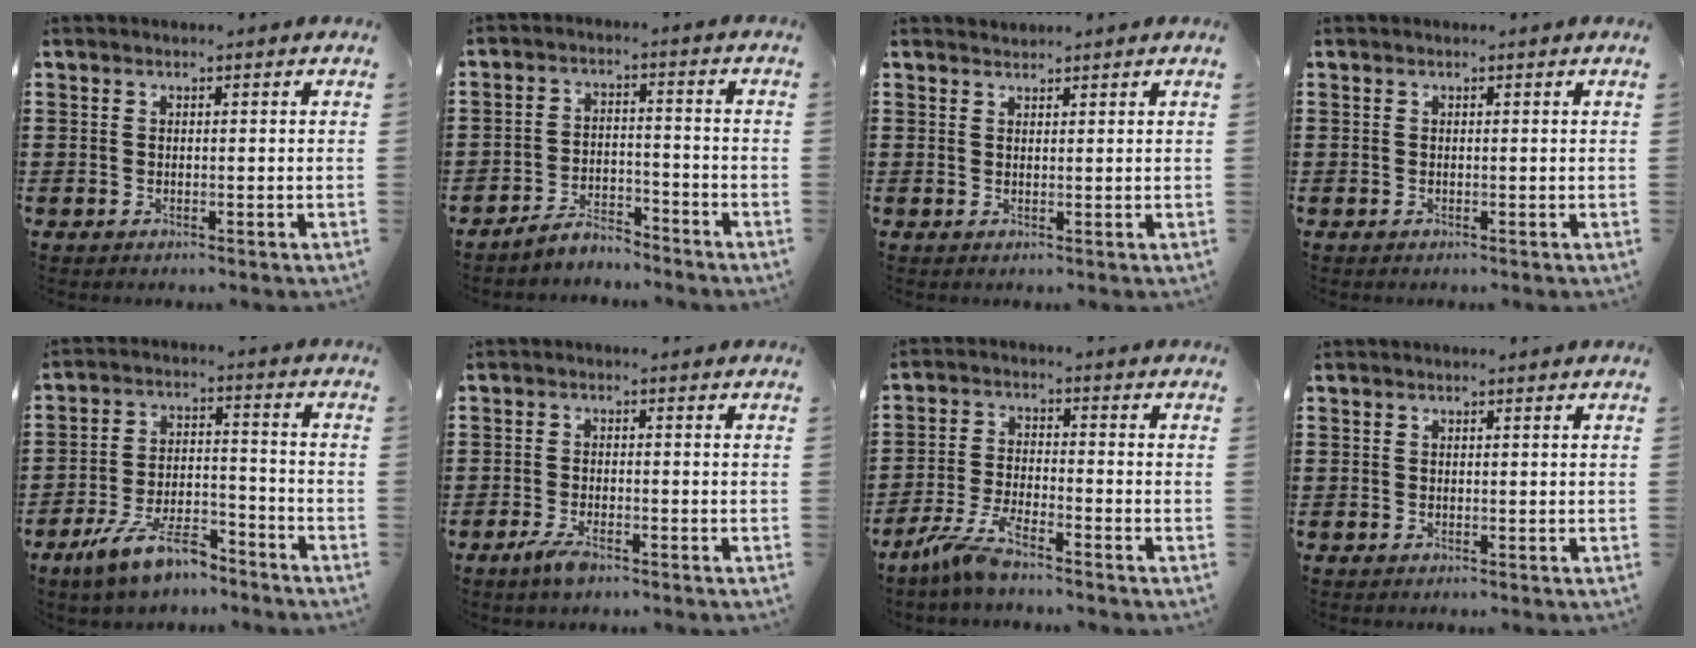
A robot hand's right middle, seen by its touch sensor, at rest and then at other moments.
{"total": 4.5, "force": [-4.4, 0.6, 0.3], "torque": [-0.010, 0.005, -0.091]}
{"total": 1.2, "force": [1.1, 0.2, -0.2], "torque": [0.001, 0.000, 0.023]}
{"total": 0.0}
{"total": 9.7, "force": [-7.4, 2.7, 5.8], "torque": [-0.117, 0.012, -0.139]}
{"total": 3.1, "force": [-1.9, 0.9, 2.3], "torque": [-0.059, -0.007, -0.040]}
{"total": 5.6, "force": [-4.6, 0.5, 3.2], "torque": [-0.088, -0.014, -0.094]}
{"total": 0.0}